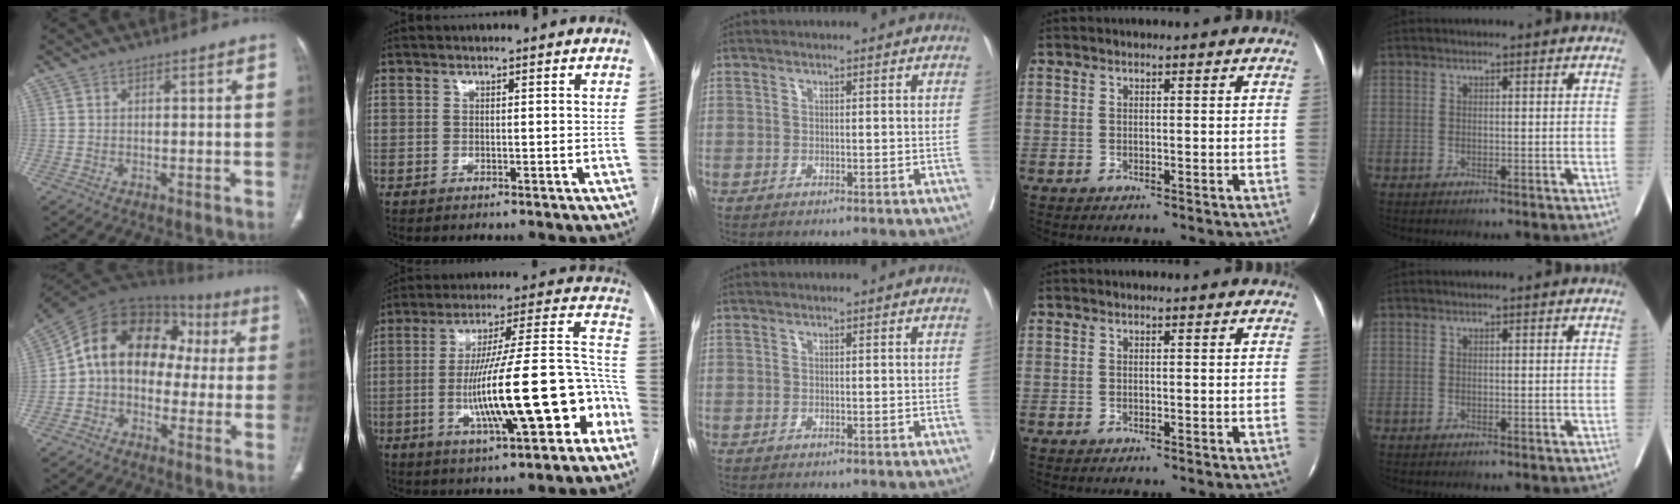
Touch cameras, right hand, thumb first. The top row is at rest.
{"thumb": {"total": 16.8, "force": [0.9, 12.4, 11.4], "torque": [-0.139, 0.059, 0.000]}, "index": {"total": 21.0, "force": [-6.8, 3.3, 19.6], "torque": [-0.270, 0.026, -0.095]}}